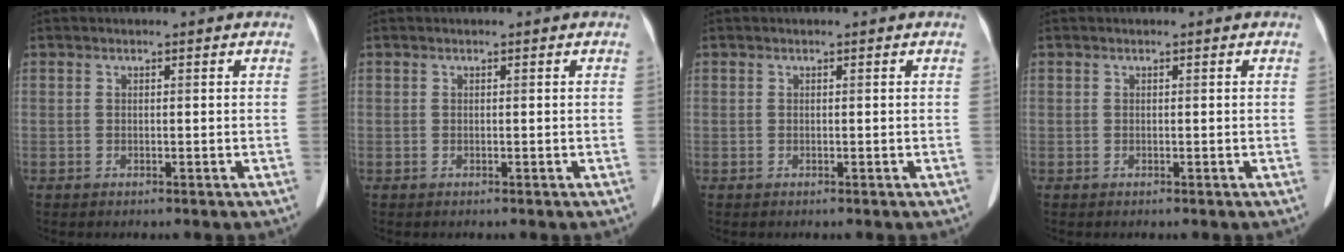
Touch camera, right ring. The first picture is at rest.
{"total": 0.0}
{"total": 0.0}
{"total": 0.0}